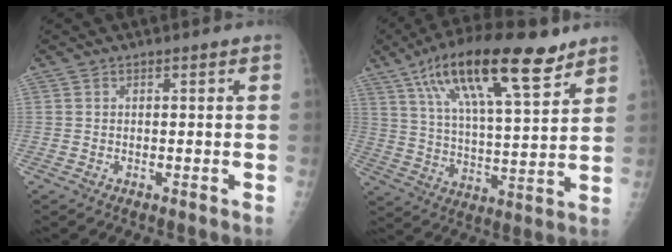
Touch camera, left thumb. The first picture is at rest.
{"total": 21.6, "force": [12.7, 6.6, 16.2], "torque": [-0.263, -0.028, 0.219]}